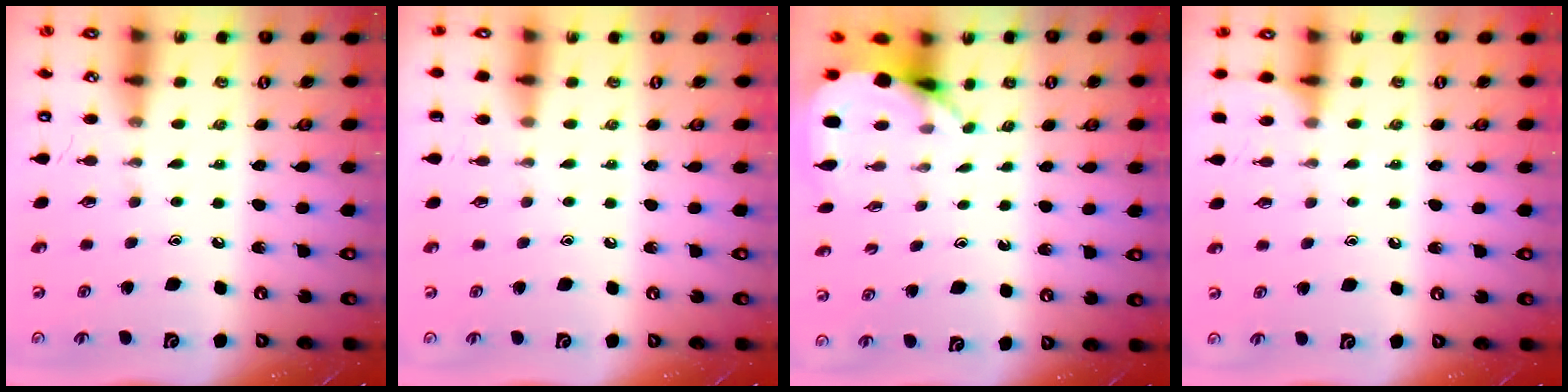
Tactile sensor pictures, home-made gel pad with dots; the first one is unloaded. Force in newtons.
{"total": 0.0}
{"total": 3.5, "press": 3.5, "slide": 0.2}
{"total": 5.6, "press": 5.5, "slide": 0.7}